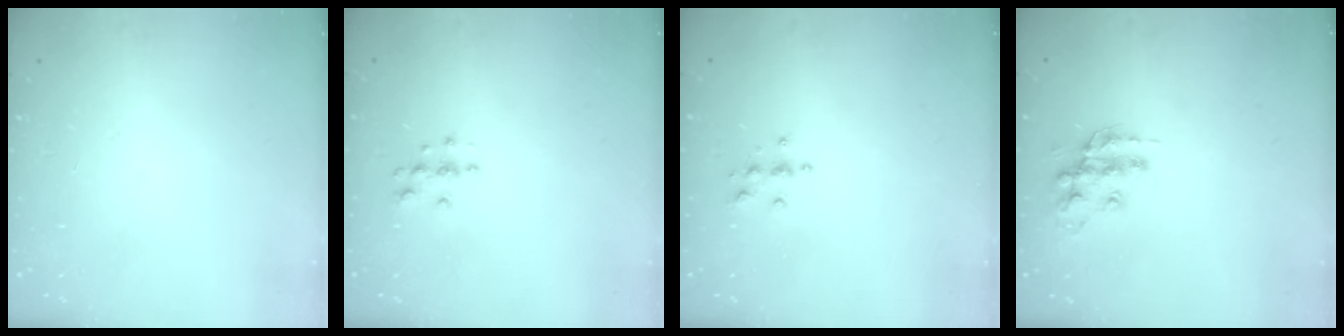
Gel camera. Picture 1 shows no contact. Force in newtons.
{"total": 3.9, "press": 3.9, "slide": 0.4}
{"total": 3.6, "press": 3.6, "slide": 0.4}
{"total": 12.5, "press": 12.5, "slide": 0.9}